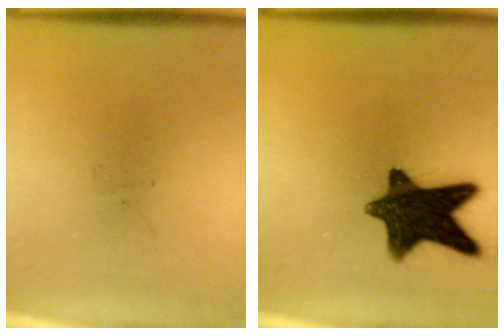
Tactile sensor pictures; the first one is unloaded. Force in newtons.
{"total": 12.9}